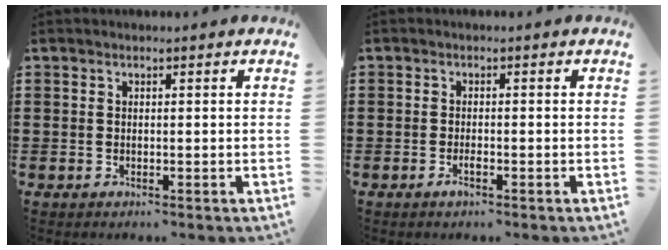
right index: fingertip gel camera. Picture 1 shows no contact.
{"total": 1.6, "force": [-1.0, 0.3, 1.3], "torque": [-0.032, -0.006, -0.019]}